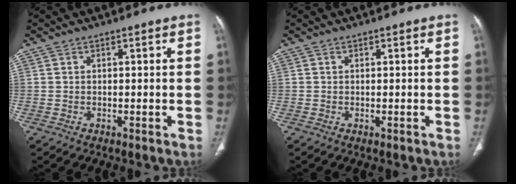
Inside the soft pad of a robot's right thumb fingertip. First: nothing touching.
{"total": 0.0}